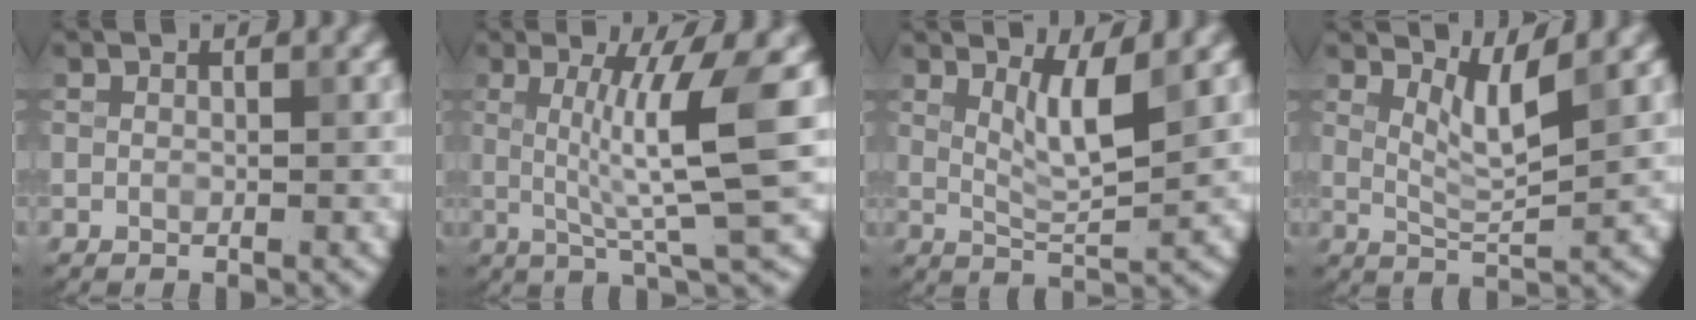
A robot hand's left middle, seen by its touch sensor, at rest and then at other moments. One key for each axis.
{"total": 6.9, "fx": 0.9, "fy": 0.5, "fz": 6.8, "tx": -0.117, "ty": -0.002, "tz": 0.020}
{"total": 3.0, "fx": 1.4, "fy": 0.4, "fz": 2.6, "tx": -0.052, "ty": -0.007, "tz": 0.033}
{"total": 2.7, "fx": 1.6, "fy": 0.2, "fz": 2.1, "tx": -0.046, "ty": -0.008, "tz": 0.039}